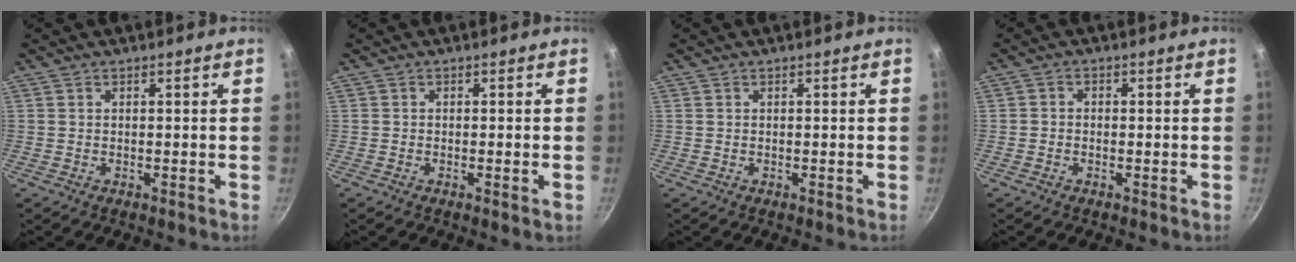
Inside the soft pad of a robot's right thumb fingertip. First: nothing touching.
{"total": 1.0, "force": [-0.4, 0.0, 1.0], "torque": [-0.023, 0.001, -0.007]}
{"total": 0.0}
{"total": 1.1, "force": [-0.6, 0.8, 0.5], "torque": [-0.012, 0.007, -0.014]}